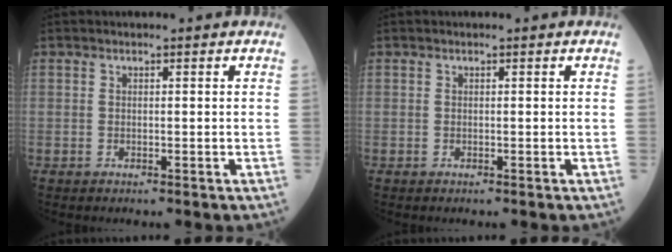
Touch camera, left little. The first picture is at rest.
{"total": 0.0}